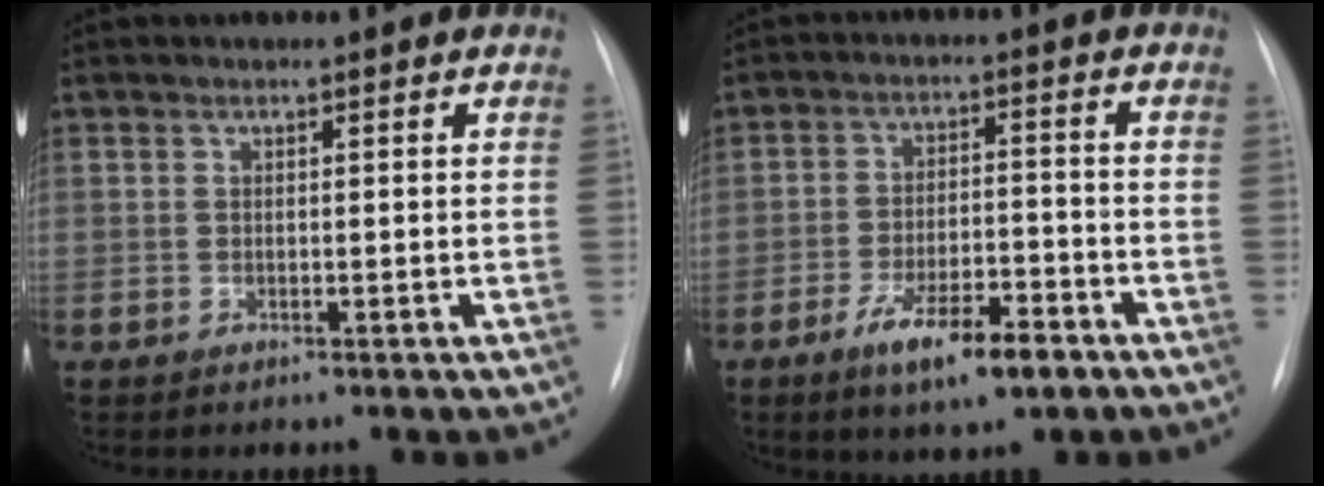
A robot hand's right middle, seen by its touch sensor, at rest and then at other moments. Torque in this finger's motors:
{"motor_torque": [1.18, -0.96, 0.28, 0.06]}